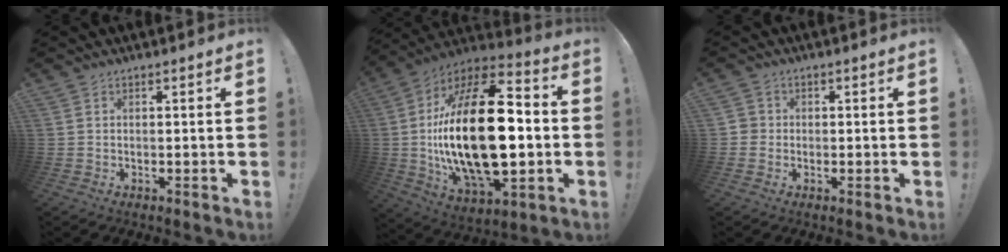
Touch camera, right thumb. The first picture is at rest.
{"total": 33.4, "force": [-0.9, 16.0, 29.3], "torque": [-0.560, 0.001, -0.015]}
{"total": 2.7, "force": [-0.6, 2.5, 0.7], "torque": [-0.013, 0.008, -0.011]}